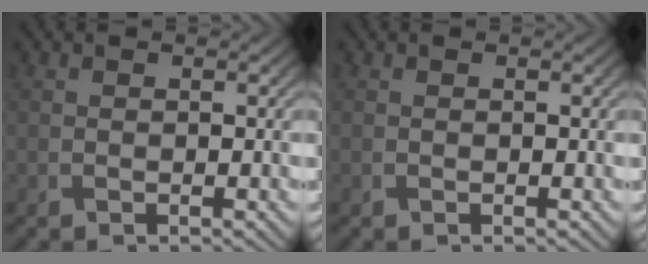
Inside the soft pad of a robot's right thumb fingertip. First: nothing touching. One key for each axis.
{"total": 0.0}